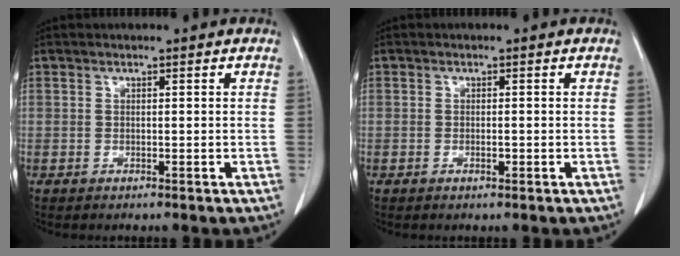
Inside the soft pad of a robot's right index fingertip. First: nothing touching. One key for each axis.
{"total": 0.9, "fx": -0.3, "fy": 0.2, "fz": 0.8, "tx": -0.015, "ty": -0.001, "tz": -0.005}